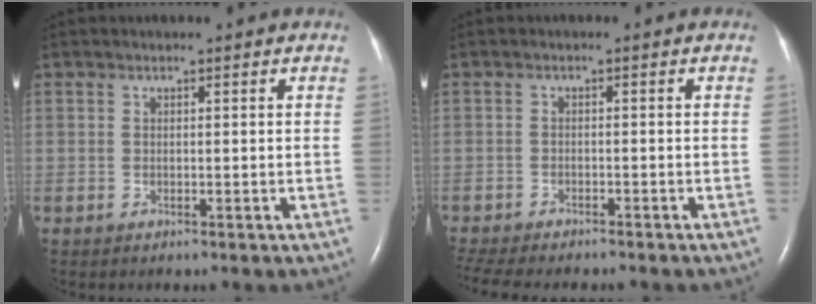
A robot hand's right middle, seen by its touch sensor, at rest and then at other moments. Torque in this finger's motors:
{"motor_torque": [1.07, -1.07, 0.18, 0.06]}